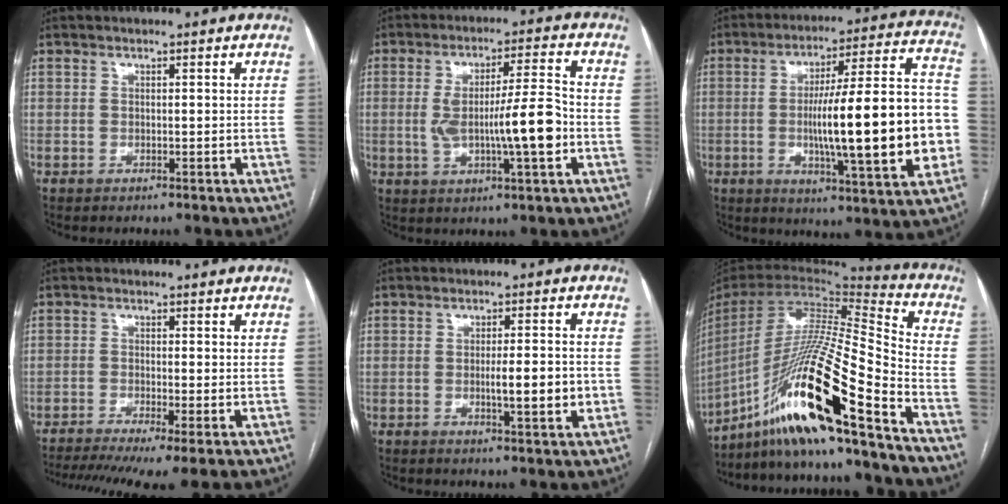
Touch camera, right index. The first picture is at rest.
{"total": 11.2, "force": [-1.7, 1.2, 11.0], "torque": [-0.190, 0.008, -0.027]}
{"total": 22.9, "force": [-3.2, 2.5, 22.6], "torque": [-0.302, 0.020, -0.045]}
{"total": 11.0, "force": [-7.3, 1.7, 8.2], "torque": [-0.141, -0.015, -0.115]}
{"total": 6.2, "force": [-1.0, 0.8, 6.1], "torque": [-0.094, -0.005, -0.014]}
{"total": 23.1, "force": [-15.0, 0.0, 17.6], "torque": [-0.352, -0.023, -0.279]}